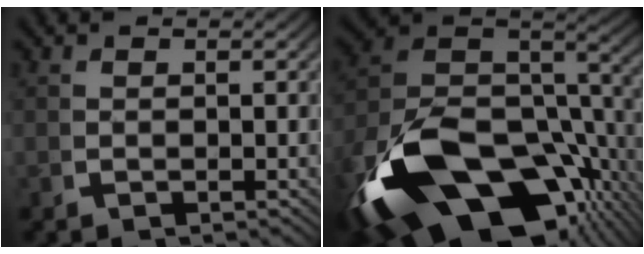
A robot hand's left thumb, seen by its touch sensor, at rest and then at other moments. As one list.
[{"total": 20.7, "force": [-6.1, 12.1, 15.6], "torque": [-0.322, -0.060, -0.075]}]